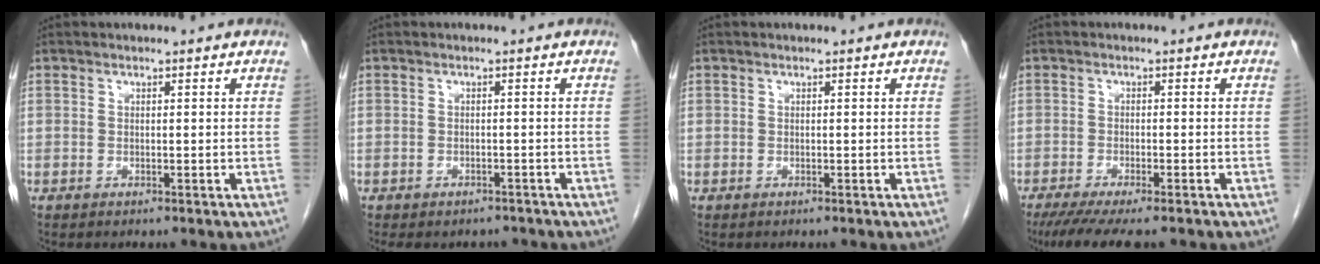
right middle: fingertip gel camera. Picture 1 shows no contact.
{"total": 5.0, "force": [-4.3, 2.3, 0.9], "torque": [-0.009, 0.007, -0.051]}
{"total": 0.0}
{"total": 9.3, "force": [-7.6, 1.4, 5.3], "torque": [-0.076, -0.018, -0.118]}